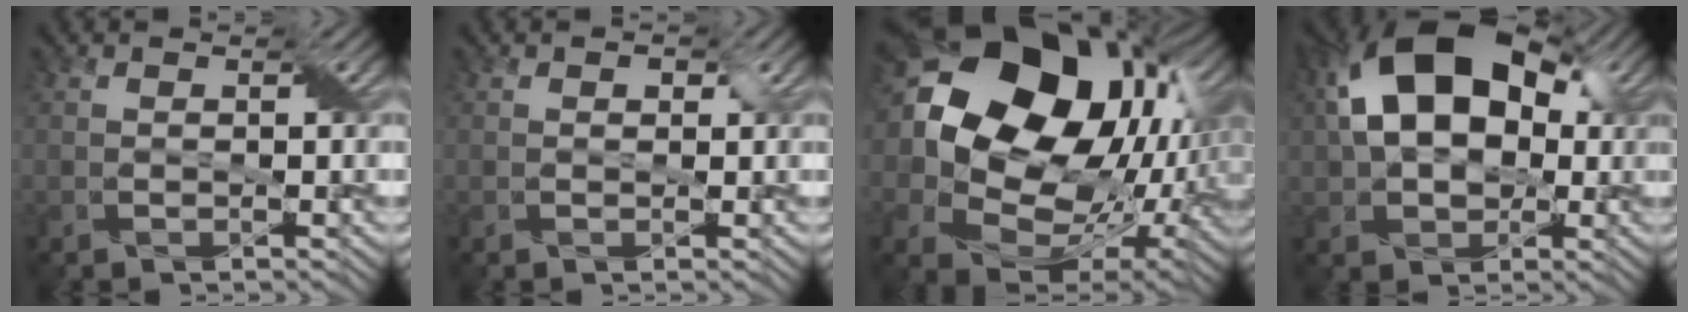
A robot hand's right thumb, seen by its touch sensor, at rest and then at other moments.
{"total": 0.8, "force": [0.3, 0.5, 0.5], "torque": [-0.006, -0.003, 0.005]}
{"total": 23.9, "force": [6.3, 18.4, 13.8], "torque": [-0.338, 0.012, 0.147]}
{"total": 16.5, "force": [3.5, 10.7, 12.0], "torque": [-0.202, 0.025, 0.053]}